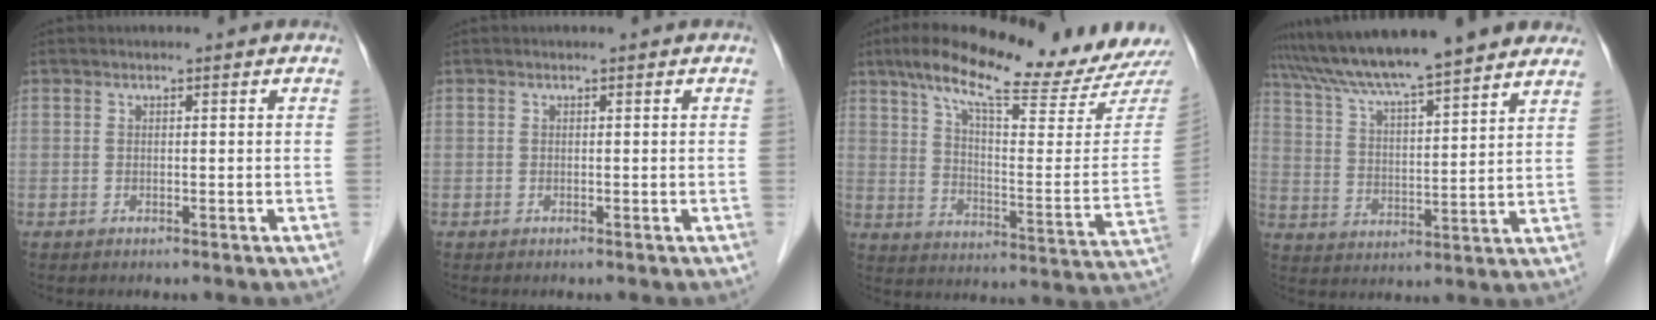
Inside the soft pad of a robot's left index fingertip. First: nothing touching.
{"total": 0.0}
{"total": 21.2, "force": [18.5, 0.8, 10.4], "torque": [-0.162, -0.037, 0.260]}
{"total": 20.0, "force": [17.2, 1.3, 10.1], "torque": [-0.167, 0.029, 0.260]}